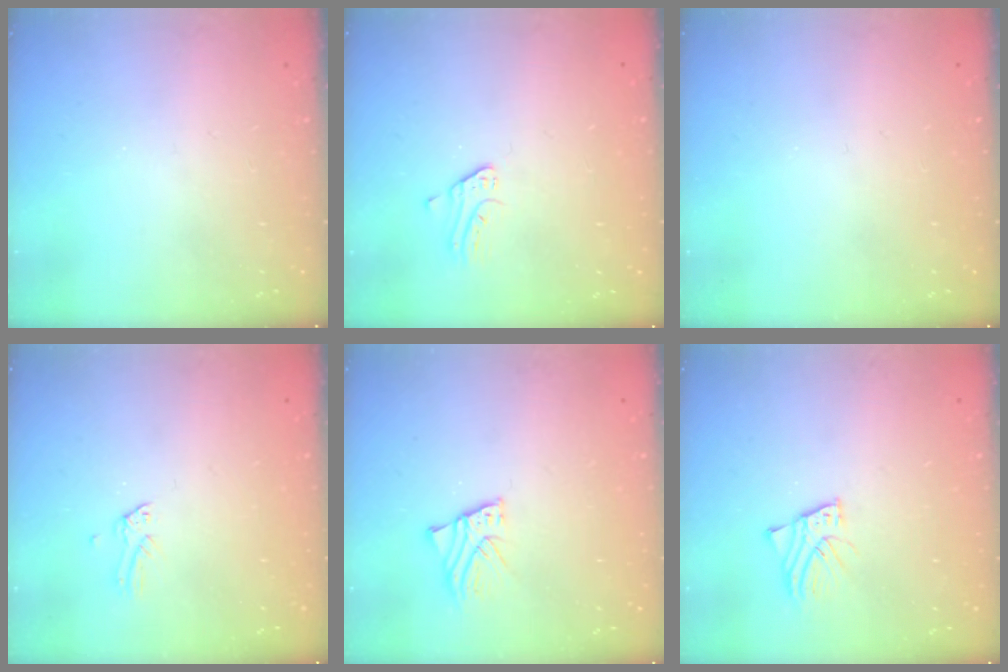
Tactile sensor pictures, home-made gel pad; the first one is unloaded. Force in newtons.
{"total": 0.8, "press": 0.8, "slide": 0.1}
{"total": 0.0}
{"total": 0.0}
{"total": 2.5, "press": 2.5, "slide": 0.2}
{"total": 2.7, "press": 2.7, "slide": 0.2}